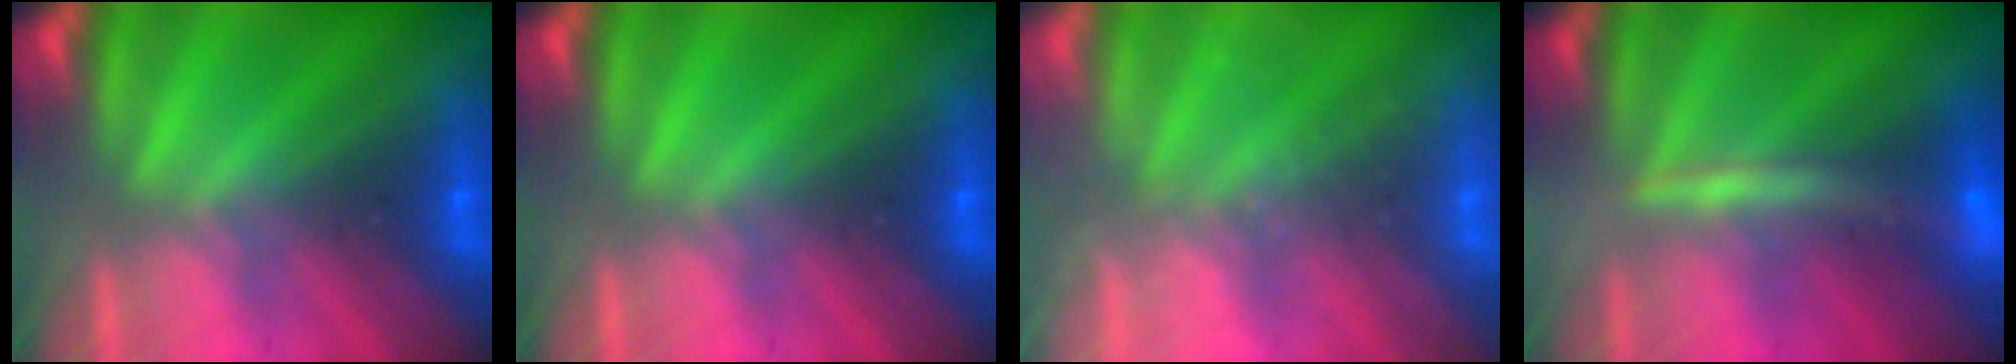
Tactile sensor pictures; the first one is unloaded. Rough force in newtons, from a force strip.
{"total": 0.0}
{"total": 1.8}
{"total": 2.6}